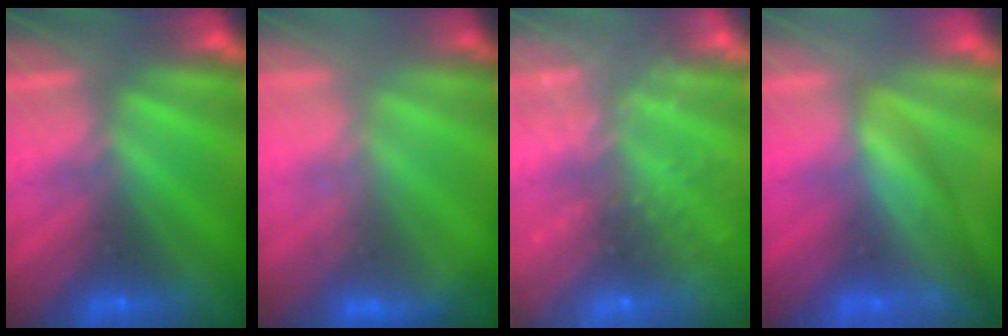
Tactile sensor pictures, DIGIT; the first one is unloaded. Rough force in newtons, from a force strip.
{"total": 2.7}
{"total": 9.3}
{"total": 3.5}